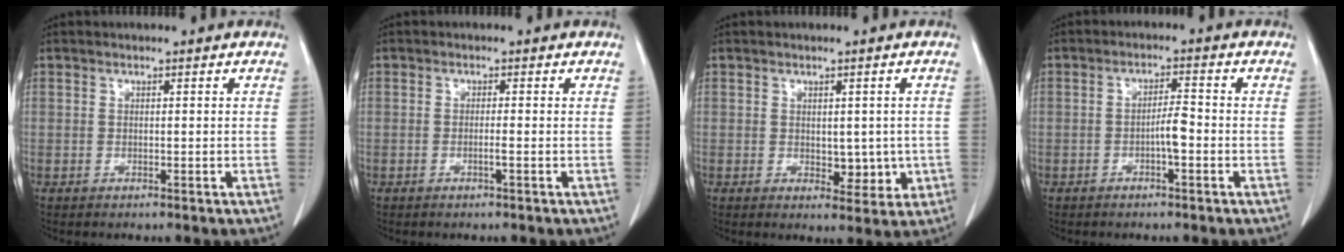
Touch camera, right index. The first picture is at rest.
{"total": 0.9, "force": [-0.2, -0.2, 0.8], "torque": [-0.013, 0.002, -0.003]}
{"total": 4.3, "force": [-0.2, 2.7, 3.4], "torque": [-0.032, -0.002, 0.011]}
{"total": 3.0, "force": [-0.9, 0.5, 2.8], "torque": [-0.044, 0.006, -0.013]}